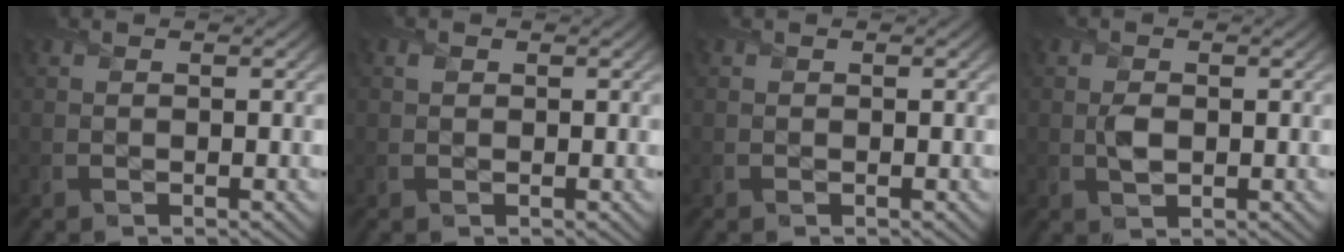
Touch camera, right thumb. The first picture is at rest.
{"total": 0.8, "force": [0.2, 0.7, 0.3], "torque": [-0.006, -0.004, 0.003]}
{"total": 0.0}
{"total": 2.1, "force": [0.0, 1.5, 1.5], "torque": [-0.034, -0.003, 0.000]}